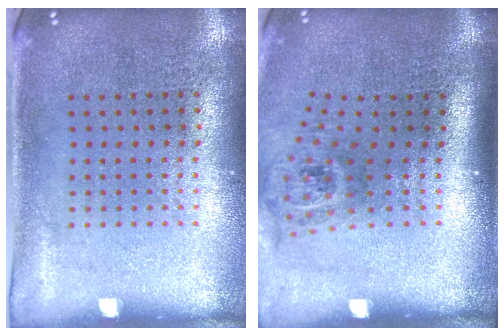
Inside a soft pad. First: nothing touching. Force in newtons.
{"total": 2.0, "press": 1.4, "slide": 1.5}